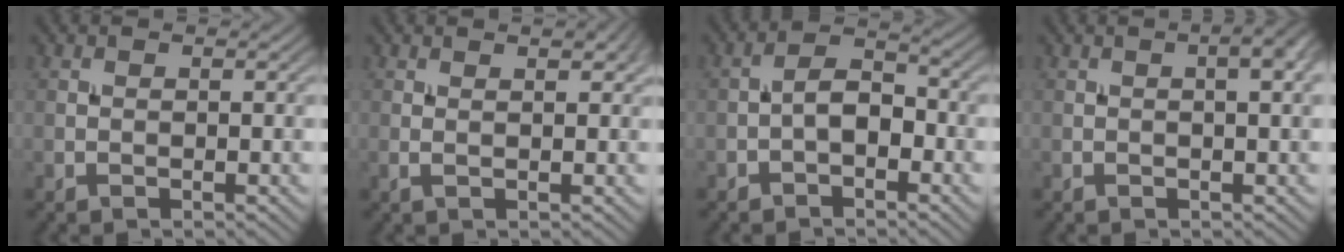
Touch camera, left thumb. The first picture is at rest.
{"total": 2.3, "force": [1.1, 0.4, 1.9], "torque": [-0.031, 0.004, 0.021]}
{"total": 3.4, "force": [-1.3, 1.8, 2.6], "torque": [-0.041, 0.014, -0.030]}
{"total": 3.5, "force": [0.8, 0.6, 3.4], "torque": [-0.051, 0.009, 0.010]}